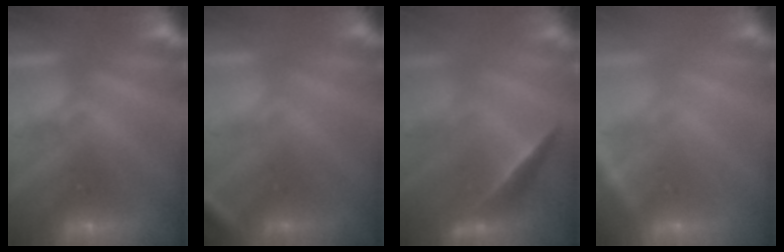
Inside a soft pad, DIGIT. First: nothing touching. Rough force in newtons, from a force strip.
{"total": 2.5}
{"total": 1.9}
{"total": 2.3}